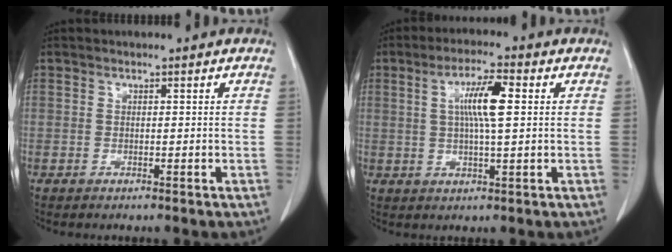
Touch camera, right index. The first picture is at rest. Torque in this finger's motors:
{"motor_torque": [0.66, -0.03, 0.25, 0.11]}